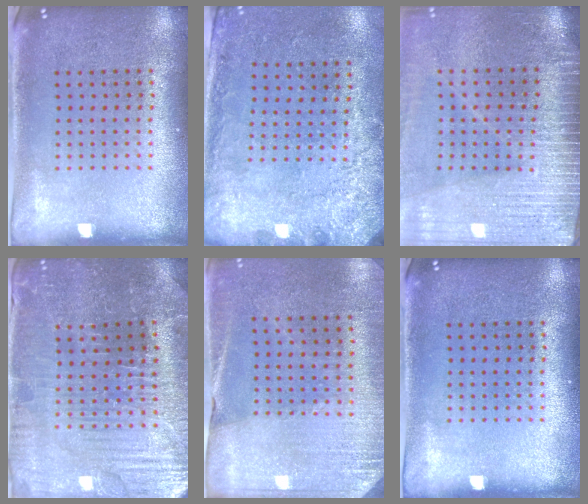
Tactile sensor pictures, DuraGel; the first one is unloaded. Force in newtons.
{"total": 2.7, "press": 2.0, "slide": 1.8}
{"total": 3.8, "press": 3.3, "slide": 1.9}
{"total": 3.7, "press": 3.7, "slide": 0.4}
{"total": 2.7, "press": 2.6, "slide": 0.7}
{"total": 0.0}